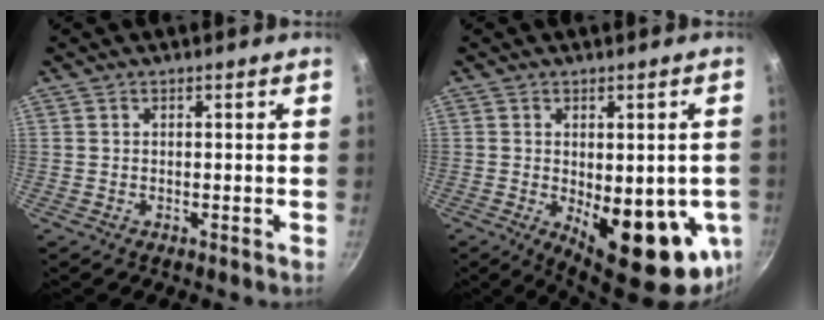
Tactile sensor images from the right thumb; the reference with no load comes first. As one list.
[{"total": 17.3, "force": [-3.4, 7.1, 15.4], "torque": [-0.167, -0.021, -0.029]}]